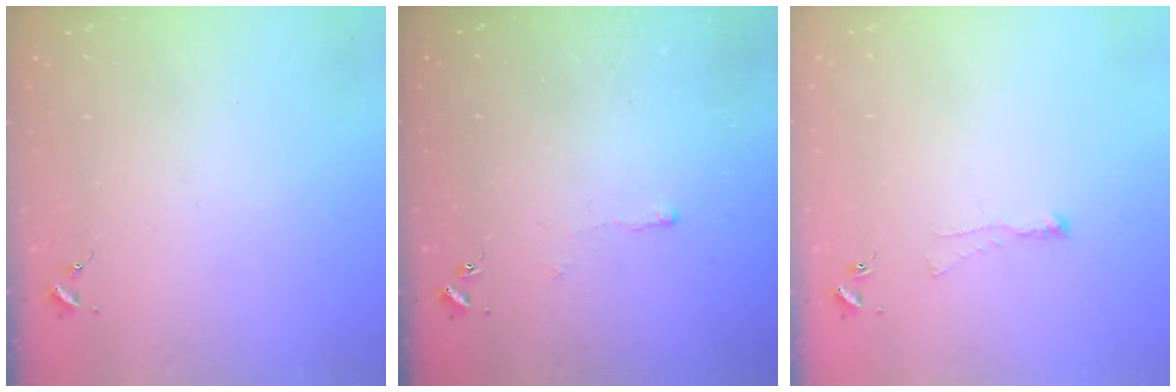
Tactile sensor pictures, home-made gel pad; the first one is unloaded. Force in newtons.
{"total": 2.8, "press": 2.8, "slide": 0.6}
{"total": 2.7, "press": 2.6, "slide": 0.7}